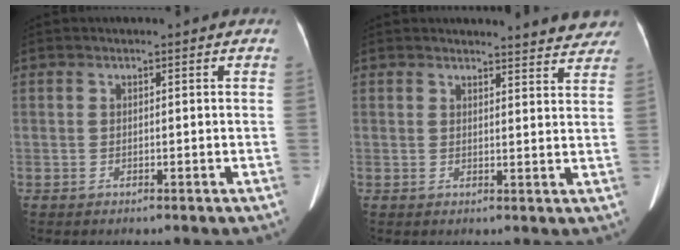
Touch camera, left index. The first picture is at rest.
{"total": 8.1, "force": [7.8, 1.5, 1.2], "torque": [0.006, -0.020, 0.064]}